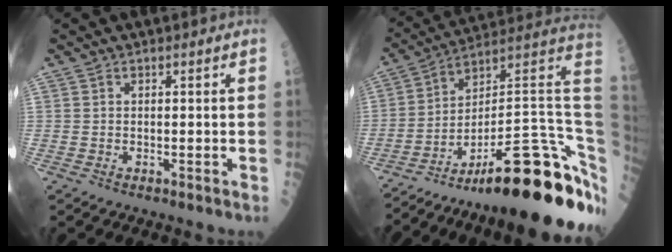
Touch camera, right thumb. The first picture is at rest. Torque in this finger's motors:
{"motor_torque": [3.57, 1.39, 1.63, -1.14, 0.54]}